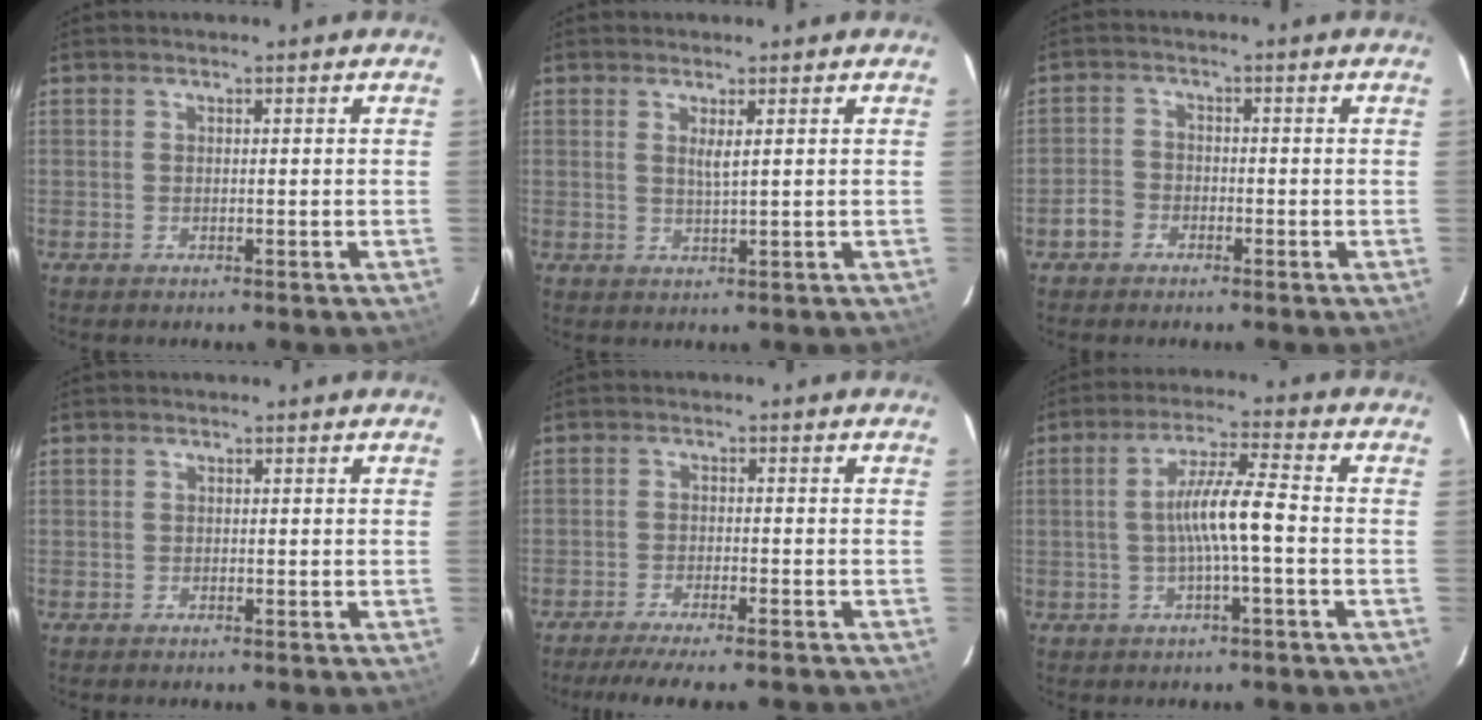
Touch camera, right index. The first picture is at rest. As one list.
[{"total": 2.0, "force": [0.8, -0.1, 1.8], "torque": [-0.030, -0.002, 0.013]}, {"total": 3.6, "force": [-2.1, 2.9, 0.7], "torque": [-0.017, 0.011, -0.040]}, {"total": 0.5, "force": [-0.2, 0.5, -0.1], "torque": [0.000, 0.002, -0.005]}, {"total": 10.5, "force": [-9.3, 0.7, 4.8], "torque": [-0.100, -0.020, -0.139]}, {"total": 7.6, "force": [-1.5, -0.1, 7.5], "torque": [-0.142, 0.009, -0.023]}]